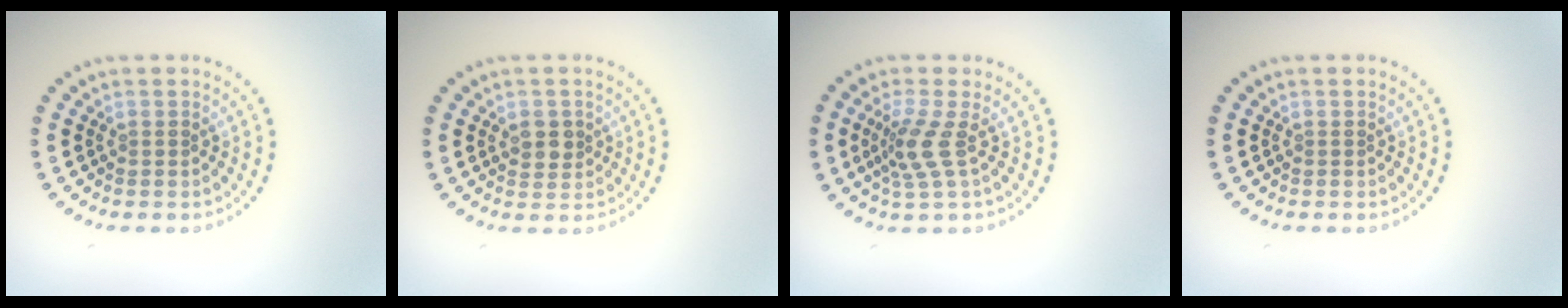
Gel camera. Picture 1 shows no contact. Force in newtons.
{"total": 2.1, "press": 2.0, "slide": 0.6}
{"total": 2.8, "press": 2.0, "slide": 2.0}
{"total": 0.0}